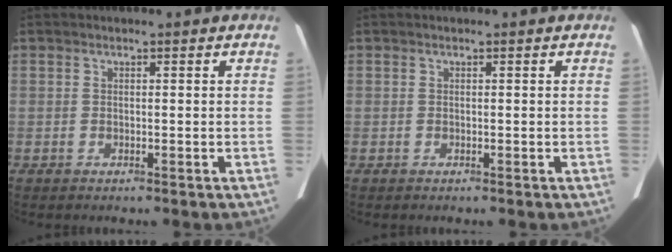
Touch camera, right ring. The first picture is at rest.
{"total": 0.0}